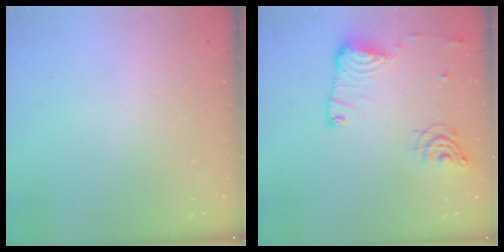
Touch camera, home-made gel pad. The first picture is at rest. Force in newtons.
{"total": 13.4, "press": 13.4, "slide": 0.6}